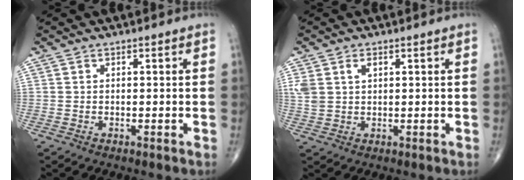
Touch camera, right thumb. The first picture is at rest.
{"total": 4.6, "force": [1.7, 2.9, 3.1], "torque": [-0.070, 0.007, 0.040]}